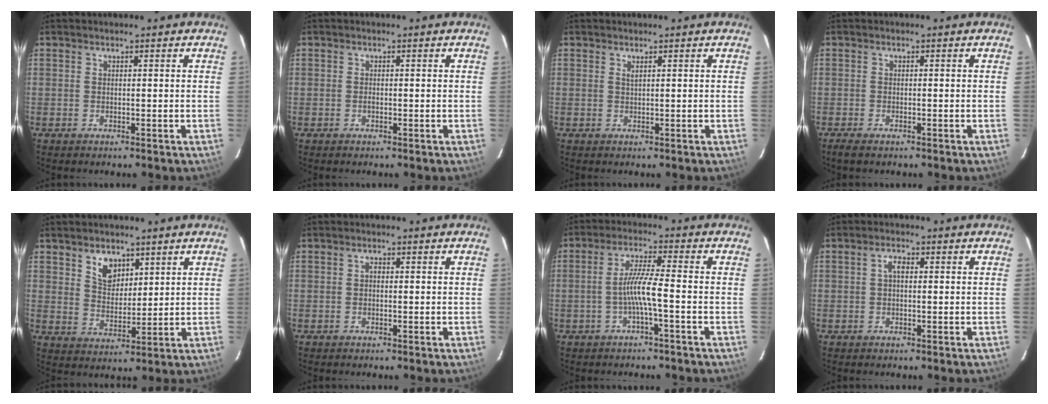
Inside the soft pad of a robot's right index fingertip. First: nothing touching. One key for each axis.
{"total": 0.6, "fx": -0.2, "fy": 0.4, "fz": 0.3, "tx": -0.005, "ty": 0.001, "tz": -0.004}
{"total": 0.7, "fx": 0.5, "fy": 0.0, "fz": 0.4, "tx": -0.008, "ty": 0.001, "tz": 0.009}
{"total": 2.5, "fx": -1.9, "fy": 0.7, "fz": 1.5, "tx": -0.036, "ty": -0.008, "tz": -0.035}
{"total": 6.1, "fx": 3.6, "fy": 4.0, "fz": 2.9, "tx": -0.041, "ty": 0.003, "tz": 0.070}
{"total": 0.6, "fx": -0.1, "fy": 0.5, "fz": 0.4, "tx": -0.006, "ty": 0.004, "tz": -0.004}
{"total": 5.4, "fx": -1.9, "fy": -0.5, "fz": 5.0, "tx": -0.105, "ty": 0.005, "tz": -0.035}
{"total": 2.0, "fx": 0.2, "fy": 1.0, "fz": 1.7, "tx": -0.033, "ty": 0.009, "tz": 0.002}